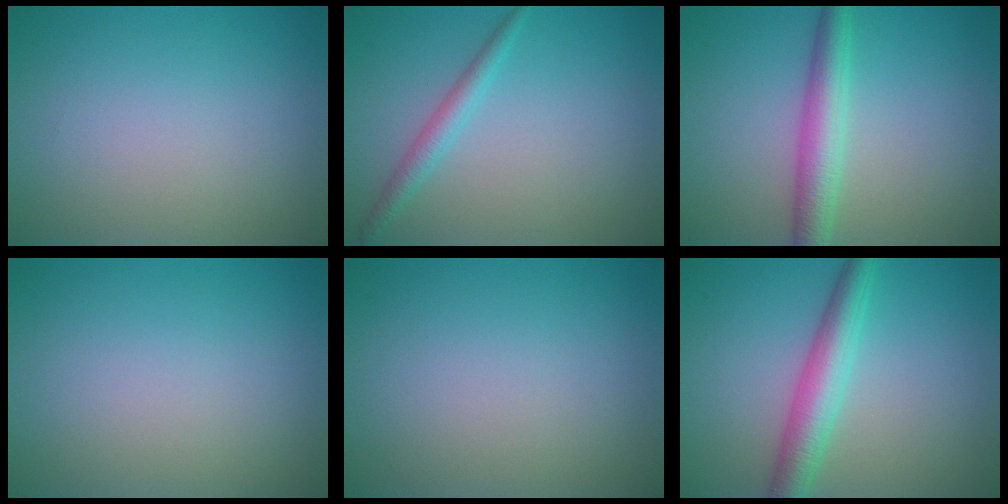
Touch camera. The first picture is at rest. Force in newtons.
{"total": 1.9, "press": 1.9, "slide": 0.1}
{"total": 4.0, "press": 4.0, "slide": 0.1}
{"total": 0.0}
{"total": 0.0}
{"total": 4.4, "press": 4.4, "slide": 0.1}